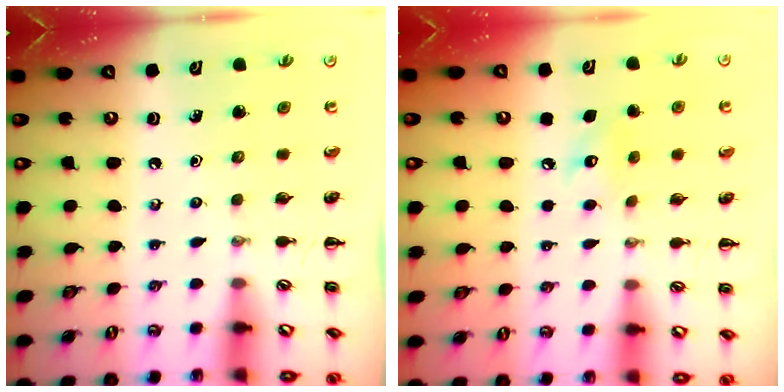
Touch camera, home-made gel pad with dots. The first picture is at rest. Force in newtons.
{"total": 6.9, "press": 6.8, "slide": 1.4}